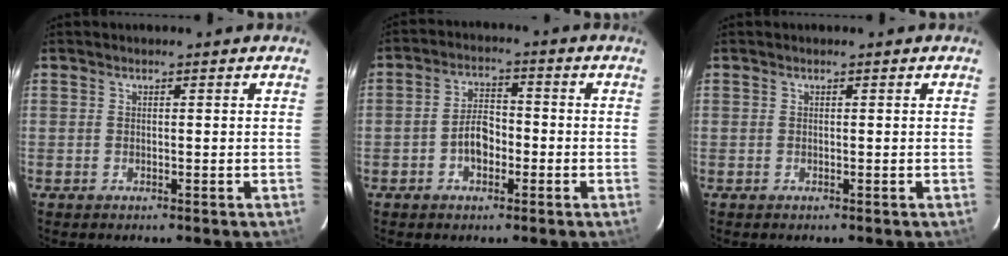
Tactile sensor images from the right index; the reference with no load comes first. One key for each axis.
{"total": 5.3, "fx": -1.9, "fy": 3.3, "fz": 3.7, "tx": -0.069, "ty": 0.014, "tz": -0.030}
{"total": 0.0}